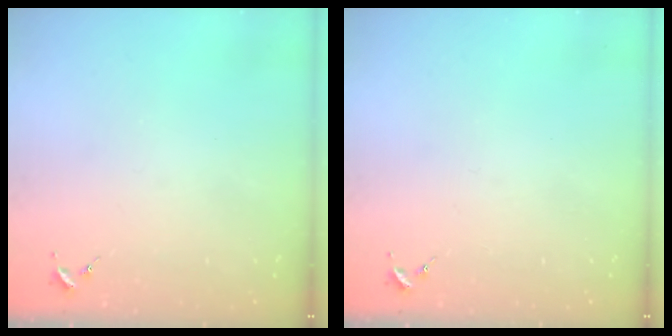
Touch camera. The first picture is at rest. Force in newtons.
{"total": 0.0}